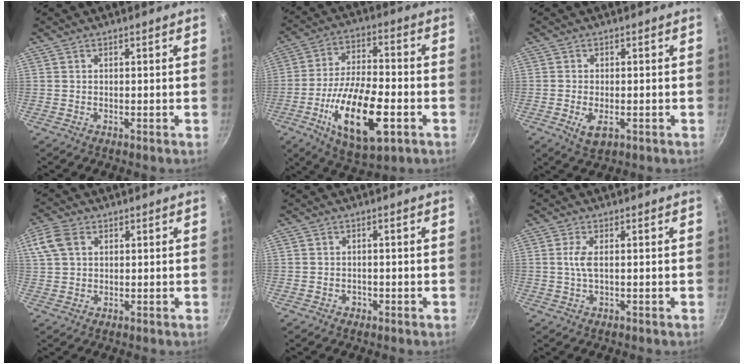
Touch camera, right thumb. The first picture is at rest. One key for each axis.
{"total": 18.9, "fx": -6.4, "fy": 7.9, "fz": 15.9, "tx": -0.273, "ty": 0.020, "tz": -0.107}
{"total": 4.1, "fx": -1.3, "fy": 2.3, "fz": 3.2, "tx": -0.054, "ty": -0.004, "tz": -0.019}
{"total": 6.5, "fx": 2.4, "fy": 4.5, "fz": 4.0, "tx": -0.081, "ty": 0.007, "tz": 0.040}
{"total": 1.2, "fx": -0.7, "fy": 1.0, "fz": 0.2, "tx": 0.004, "ty": 0.006, "tz": -0.005}
{"total": 2.8, "fx": 0.2, "fy": 0.8, "fz": 2.7, "tx": -0.066, "ty": 0.002, "tz": 0.004}